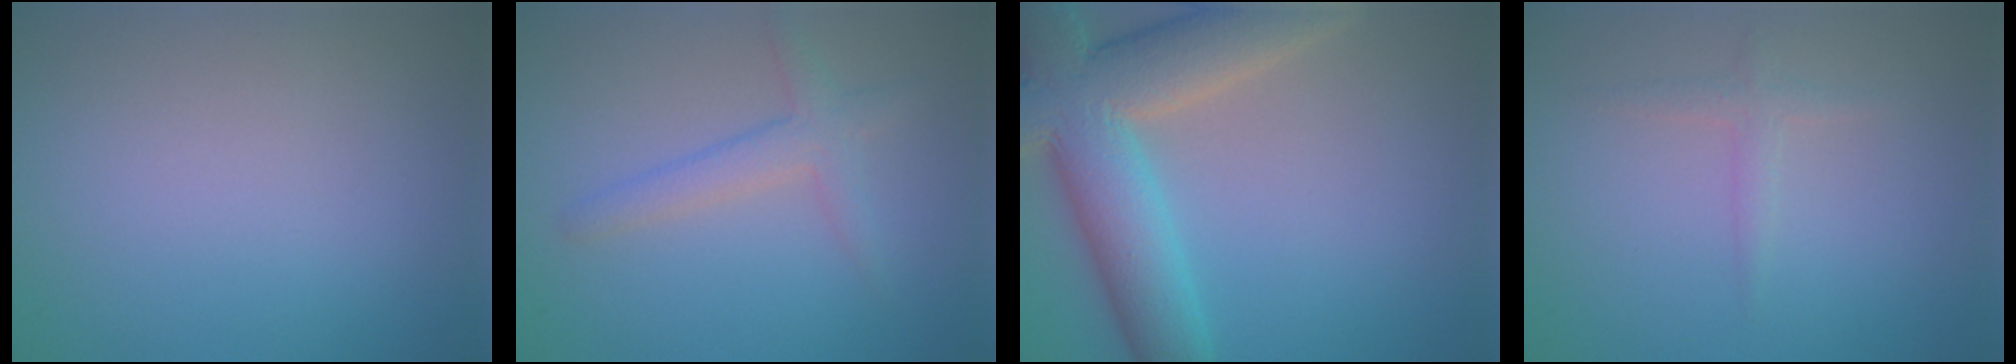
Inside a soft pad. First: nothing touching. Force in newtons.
{"total": 2.5, "press": 2.5, "slide": 0.1}
{"total": 10.6, "press": 10.5, "slide": 0.9}
{"total": 1.3, "press": 1.3, "slide": 0.0}